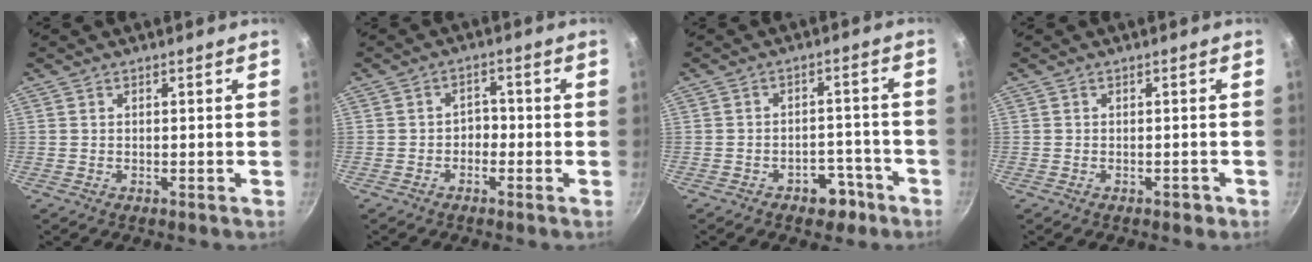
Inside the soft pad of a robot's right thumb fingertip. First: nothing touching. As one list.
[{"total": 2.9, "force": [-1.1, 2.3, 1.5], "torque": [0.000, 0.016, -0.027]}, {"total": 6.0, "force": [-3.8, 3.7, 2.8], "torque": [-0.016, 0.038, -0.054]}, {"total": 1.2, "force": [-0.8, 0.7, 0.5], "torque": [-0.003, 0.004, -0.013]}]